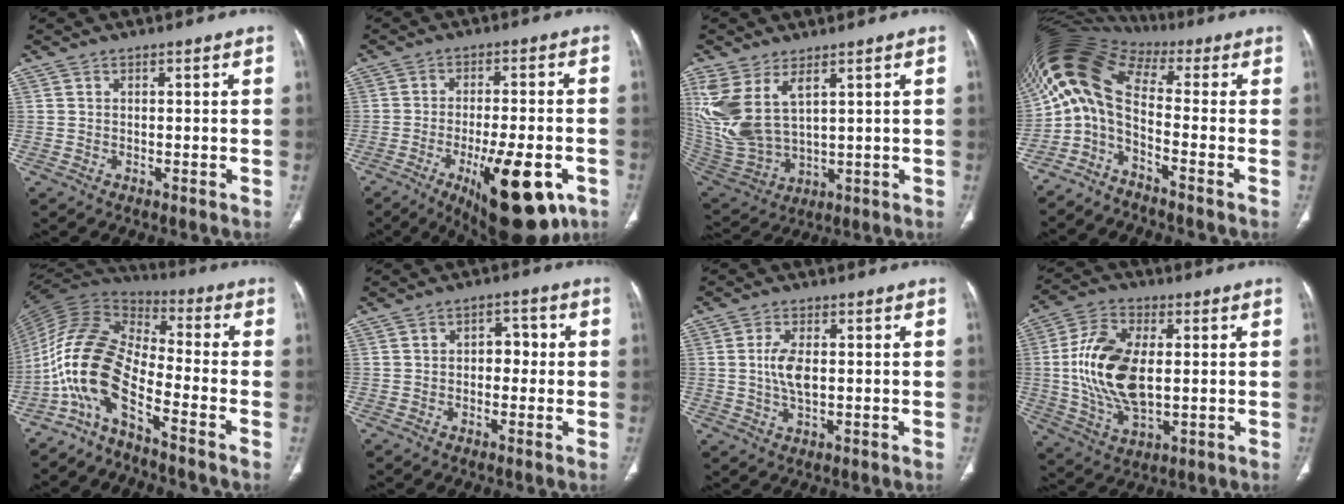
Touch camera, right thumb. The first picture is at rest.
{"total": 18.1, "force": [-7.6, 6.4, 15.1], "torque": [-0.188, 0.011, -0.096]}
{"total": 13.8, "force": [5.6, 6.8, 10.6], "torque": [-0.239, -0.021, 0.136]}
{"total": 9.1, "force": [-2.2, 3.7, 8.0], "torque": [-0.167, 0.068, -0.054]}
{"total": 14.0, "force": [-7.1, 5.1, 11.0], "torque": [-0.229, 0.074, -0.148]}
{"total": 4.3, "force": [0.0, 3.0, 3.1], "torque": [-0.026, 0.017, -0.005]}
{"total": 5.4, "force": [0.4, 2.5, 4.8], "torque": [-0.100, -0.001, 0.008]}
{"total": 16.3, "force": [0.8, 8.7, 13.8], "torque": [-0.276, -0.002, 0.019]}